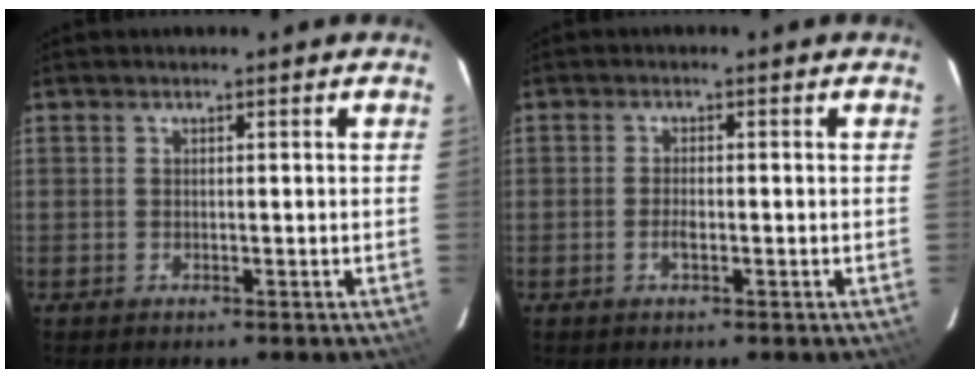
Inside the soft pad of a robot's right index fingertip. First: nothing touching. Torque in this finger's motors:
{"motor_torque": [-0.08, -0.02, -0.03, -0.01]}